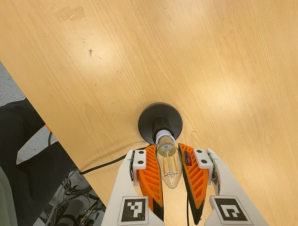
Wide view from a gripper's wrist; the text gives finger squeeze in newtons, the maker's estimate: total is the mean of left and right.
{"total": 20.5, "left": 22.4, "right": 18.6}